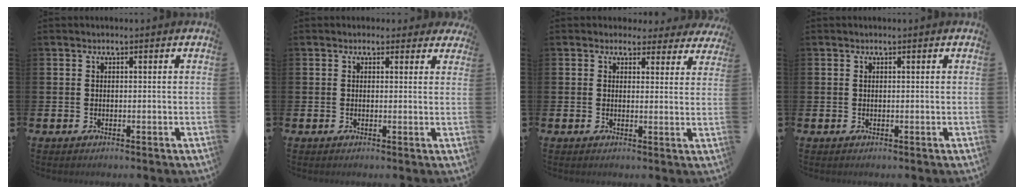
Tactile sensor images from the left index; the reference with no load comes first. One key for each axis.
{"total": 1.2, "fx": 0.7, "fy": 0.9, "fz": 0.2, "tx": 0.003, "ty": 0.007, "tz": 0.011}
{"total": 2.9, "fx": 2.5, "fy": 1.5, "fz": 0.2, "tx": -0.007, "ty": -0.013, "tz": 0.041}
{"total": 0.0}